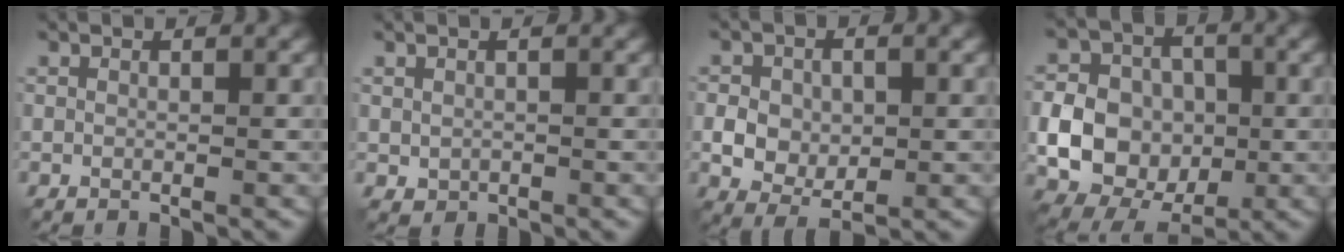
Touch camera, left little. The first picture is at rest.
{"total": 0.8, "force": [0.1, 0.7, 0.3], "torque": [-0.003, -0.005, 0.005]}
{"total": 3.9, "force": [-0.4, 2.7, 2.8], "torque": [-0.051, -0.004, -0.006]}
{"total": 7.4, "force": [-1.2, 5.9, 4.2], "torque": [-0.074, 0.002, -0.028]}